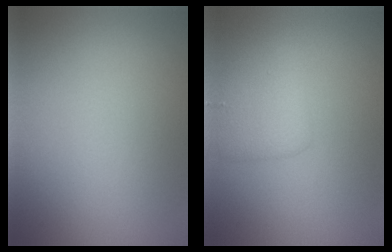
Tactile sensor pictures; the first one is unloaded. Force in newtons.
{"total": 2.9, "press": 2.9, "slide": 0.0}